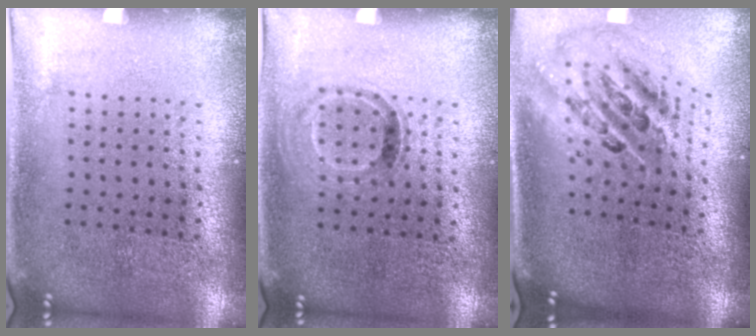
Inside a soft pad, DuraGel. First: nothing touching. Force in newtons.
{"total": 0.8, "press": 0.7, "slide": 0.4}
{"total": 2.7, "press": 1.9, "slide": 1.9}